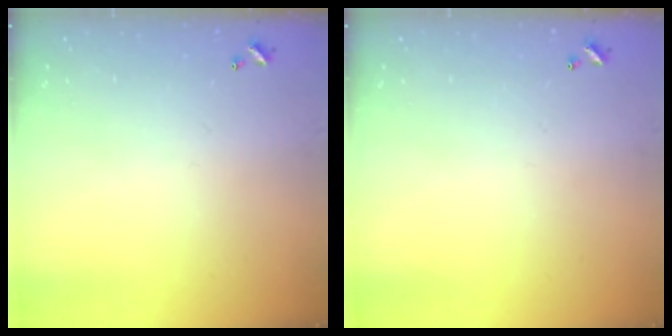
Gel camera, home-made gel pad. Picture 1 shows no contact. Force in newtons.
{"total": 0.0}